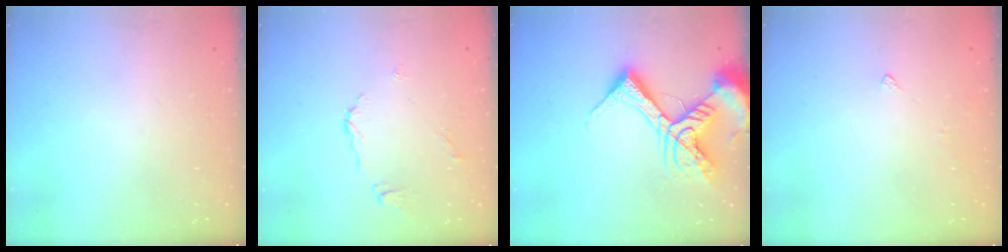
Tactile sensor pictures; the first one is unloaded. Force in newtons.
{"total": 5.7, "press": 5.7, "slide": 0.5}
{"total": 16.6, "press": 16.5, "slide": 2.1}
{"total": 2.9, "press": 2.8, "slide": 0.8}